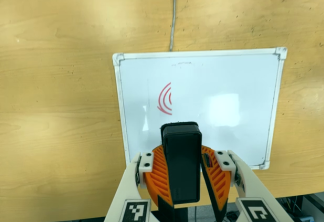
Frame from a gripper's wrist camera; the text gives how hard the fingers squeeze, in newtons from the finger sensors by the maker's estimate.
{"total": 11.7, "left": 11.2, "right": 12.2}